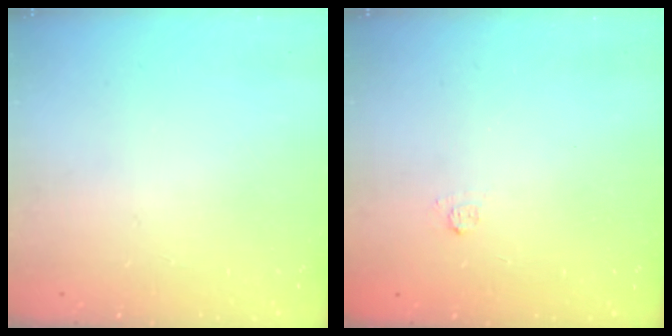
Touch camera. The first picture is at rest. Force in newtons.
{"total": 2.2, "press": 2.0, "slide": 0.9}